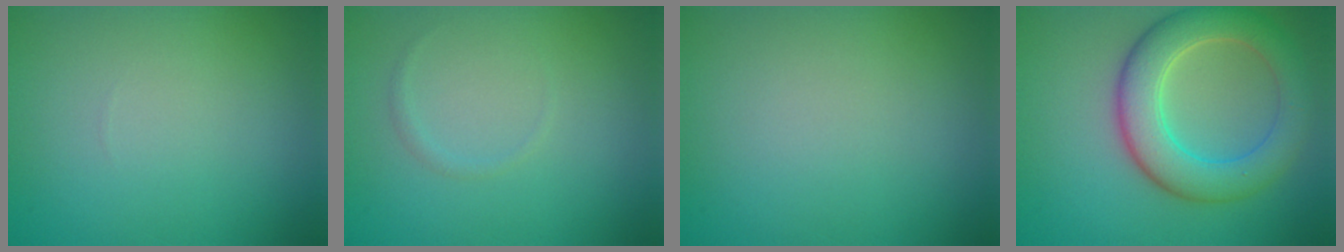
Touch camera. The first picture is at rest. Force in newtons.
{"total": 0.6, "press": 0.6, "slide": 0.1}
{"total": 0.0}
{"total": 6.9, "press": 6.9, "slide": 0.5}